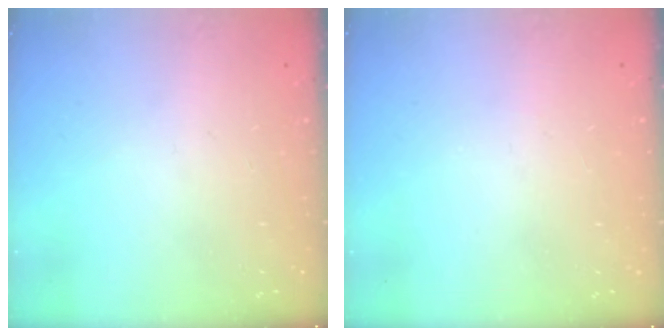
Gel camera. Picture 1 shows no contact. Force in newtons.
{"total": 0.0}